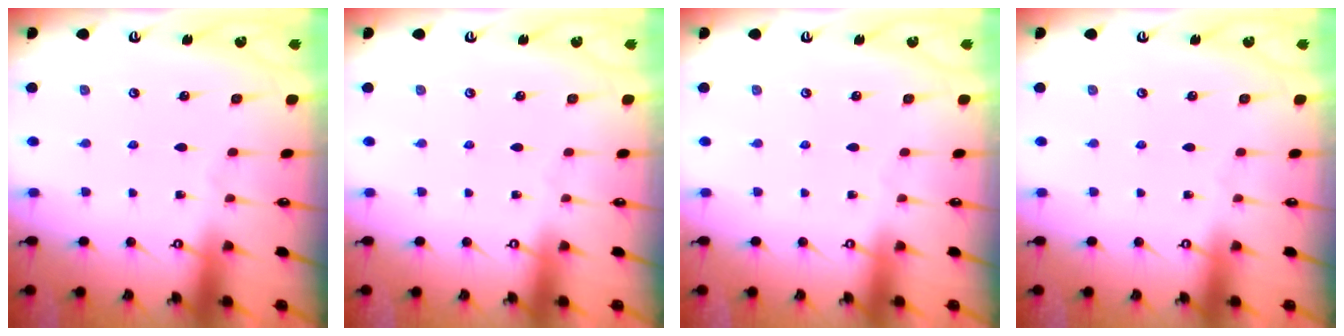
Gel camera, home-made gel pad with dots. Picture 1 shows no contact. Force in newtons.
{"total": 0.0}
{"total": 0.0}
{"total": 0.0}